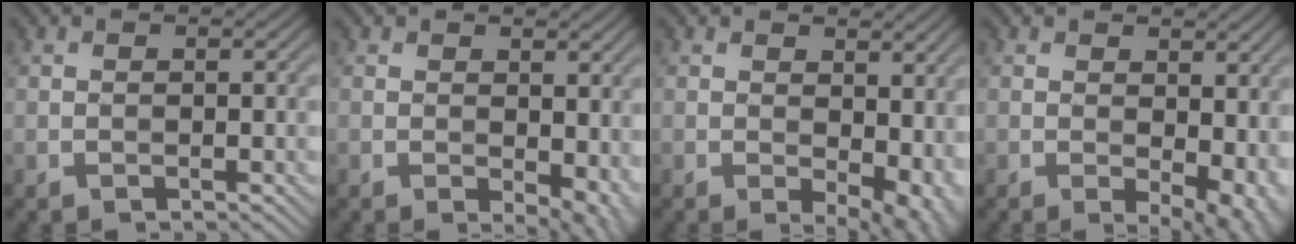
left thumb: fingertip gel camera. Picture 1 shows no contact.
{"total": 4.8, "force": [-0.2, 2.6, 4.0], "torque": [-0.051, -0.009, 0.005]}
{"total": 8.0, "force": [0.2, 4.6, 6.6], "torque": [-0.074, -0.009, 0.020]}
{"total": 7.3, "force": [0.1, 3.9, 6.1], "torque": [-0.068, -0.007, 0.014]}